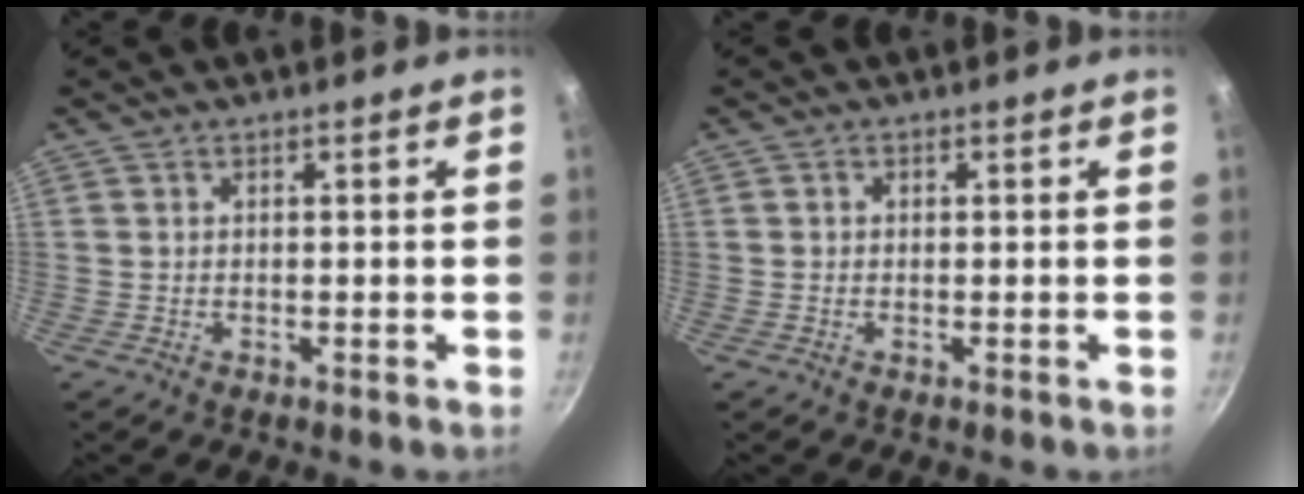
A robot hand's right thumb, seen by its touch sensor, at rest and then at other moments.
{"total": 0.6, "force": [0.0, 0.6, 0.3], "torque": [-0.003, 0.003, -0.002]}